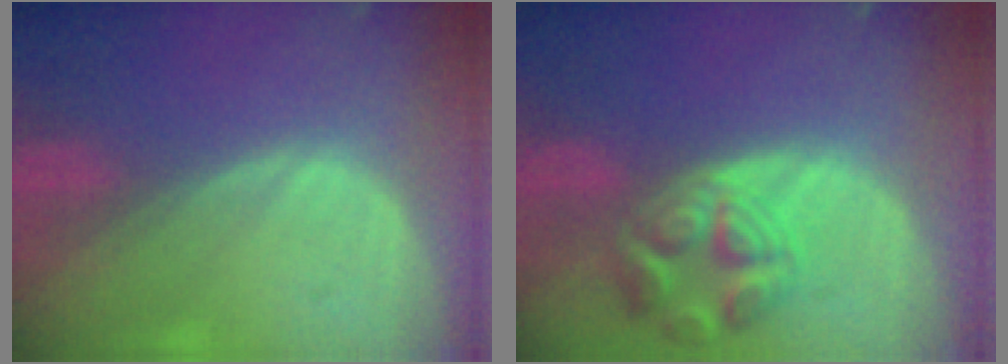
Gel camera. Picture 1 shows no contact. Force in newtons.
{"total": 7.4, "press": 6.6, "slide": 3.4}